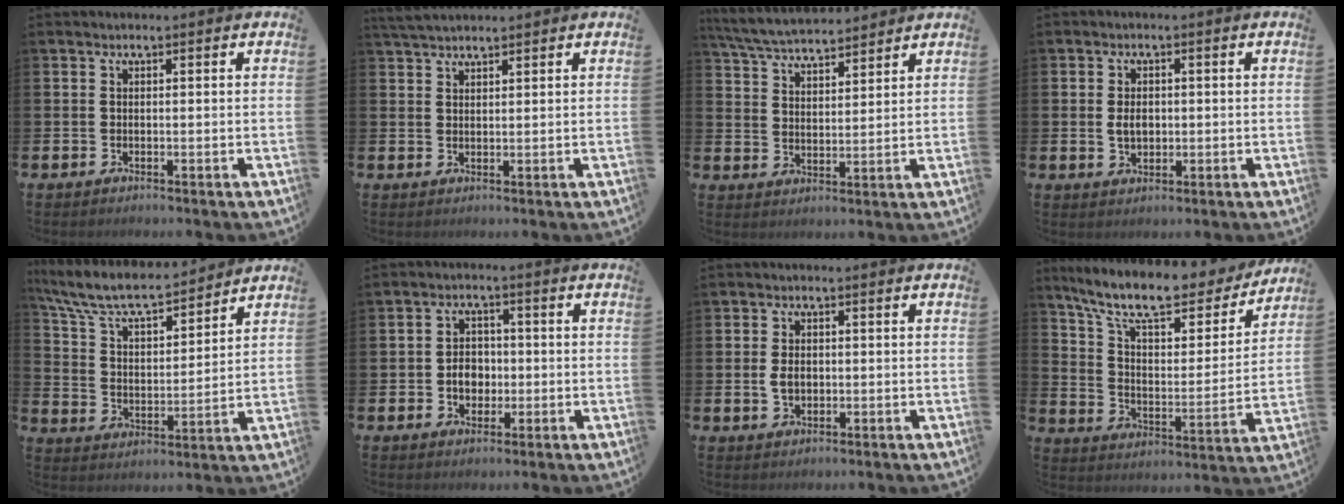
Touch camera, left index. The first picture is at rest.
{"total": 3.0, "force": [2.8, 0.6, 0.8], "torque": [-0.018, -0.006, 0.052]}
{"total": 5.9, "force": [5.8, 0.8, 1.0], "torque": [-0.043, -0.029, 0.104]}
{"total": 2.8, "force": [0.2, 1.9, 2.0], "torque": [-0.018, 0.000, -0.003]}
{"total": 8.7, "force": [7.9, 1.7, 3.0], "torque": [-0.100, -0.052, 0.140]}
{"total": 3.9, "force": [-0.7, 3.0, 2.3], "torque": [-0.025, 0.000, -0.020]}
{"total": 2.7, "force": [0.0, 1.9, 1.9], "torque": [-0.024, 0.002, -0.005]}
{"total": 11.6, "force": [9.9, 3.3, 5.2], "torque": [-0.130, -0.061, 0.169]}